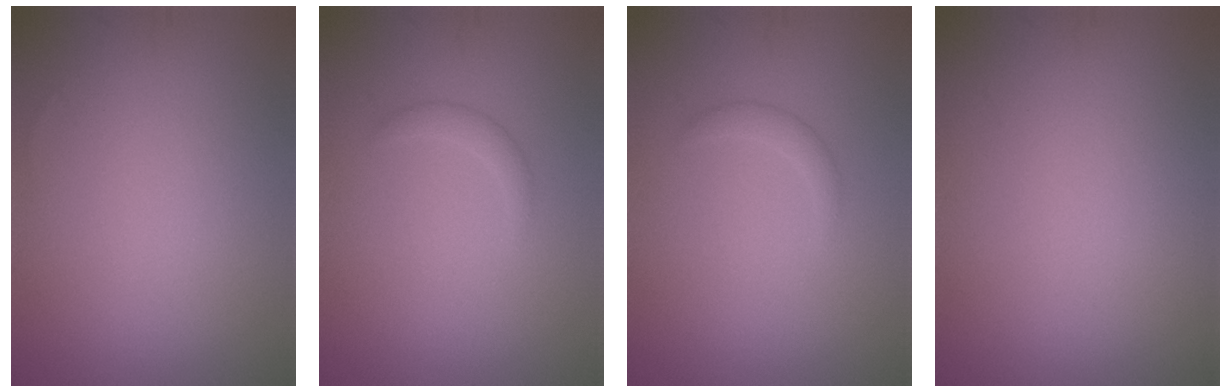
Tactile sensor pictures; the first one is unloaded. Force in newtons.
{"total": 1.1, "press": 1.1, "slide": 0.0}
{"total": 1.1, "press": 1.1, "slide": 0.0}
{"total": 0.0}